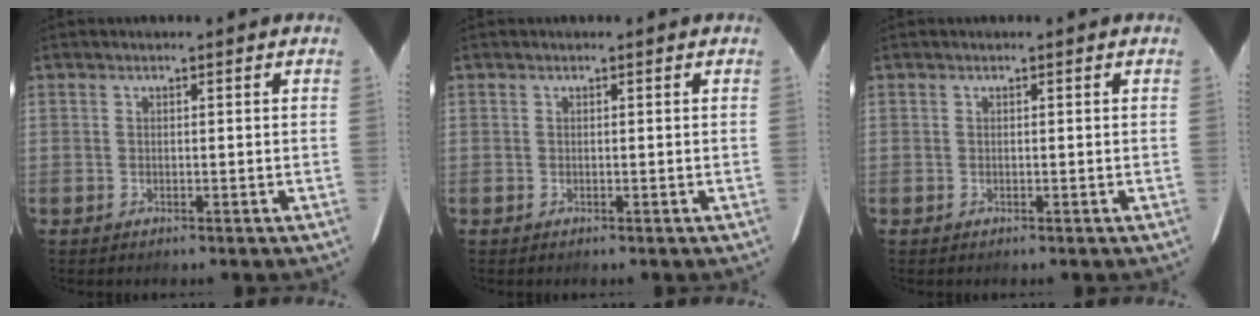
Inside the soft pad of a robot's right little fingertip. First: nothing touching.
{"total": 0.0}
{"total": 0.0}